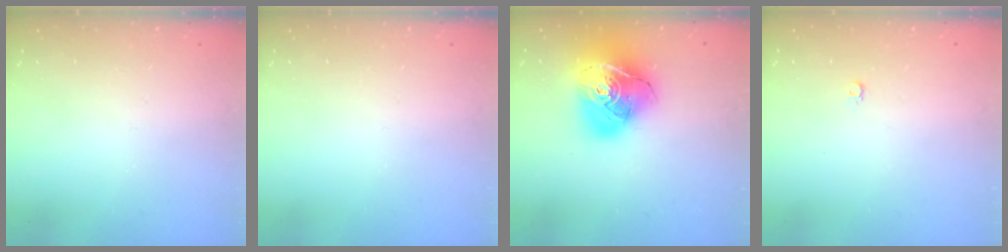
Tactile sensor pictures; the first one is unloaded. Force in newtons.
{"total": 0.0}
{"total": 22.2, "press": 22.0, "slide": 2.8}
{"total": 2.2, "press": 2.2, "slide": 0.2}